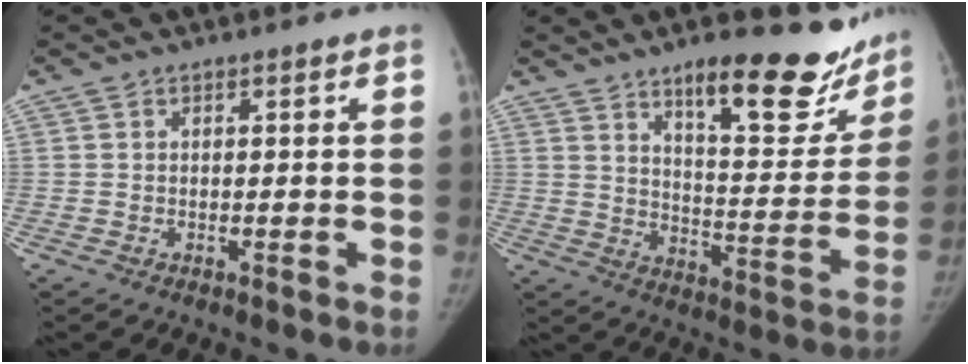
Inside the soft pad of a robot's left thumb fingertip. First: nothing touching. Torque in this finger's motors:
{"motor_torque": [0.17, 0.01, 0.98, -0.77, 0.05]}